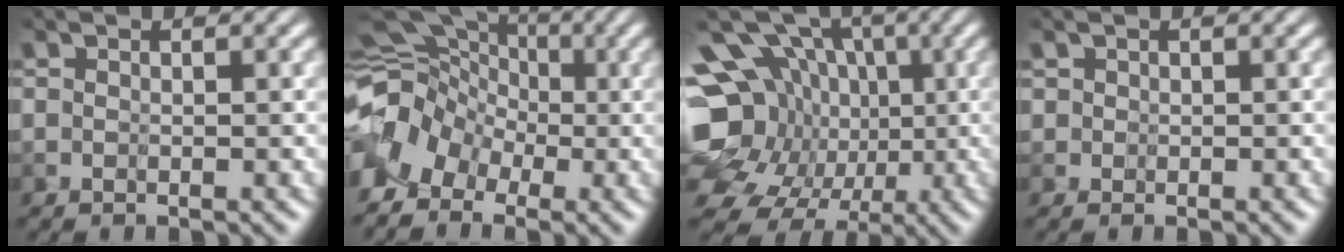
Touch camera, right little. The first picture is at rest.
{"total": 4.9, "force": [-2.5, 3.6, 2.1], "torque": [-0.035, 0.003, -0.052]}
{"total": 12.0, "force": [-0.6, 10.0, 6.5], "torque": [-0.133, -0.009, -0.012]}
{"total": 0.6, "force": [0.0, 0.6, -0.1], "torque": [-0.001, 0.007, -0.003]}